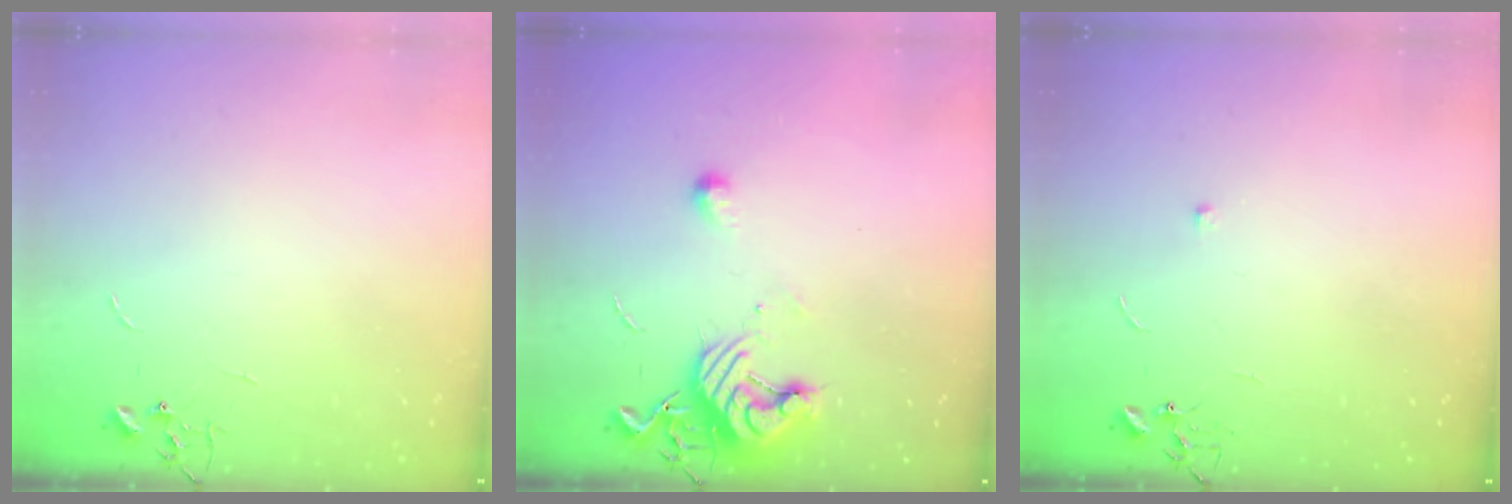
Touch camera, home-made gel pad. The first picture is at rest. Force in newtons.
{"total": 11.6, "press": 11.6, "slide": 0.7}
{"total": 4.4, "press": 4.3, "slide": 0.6}